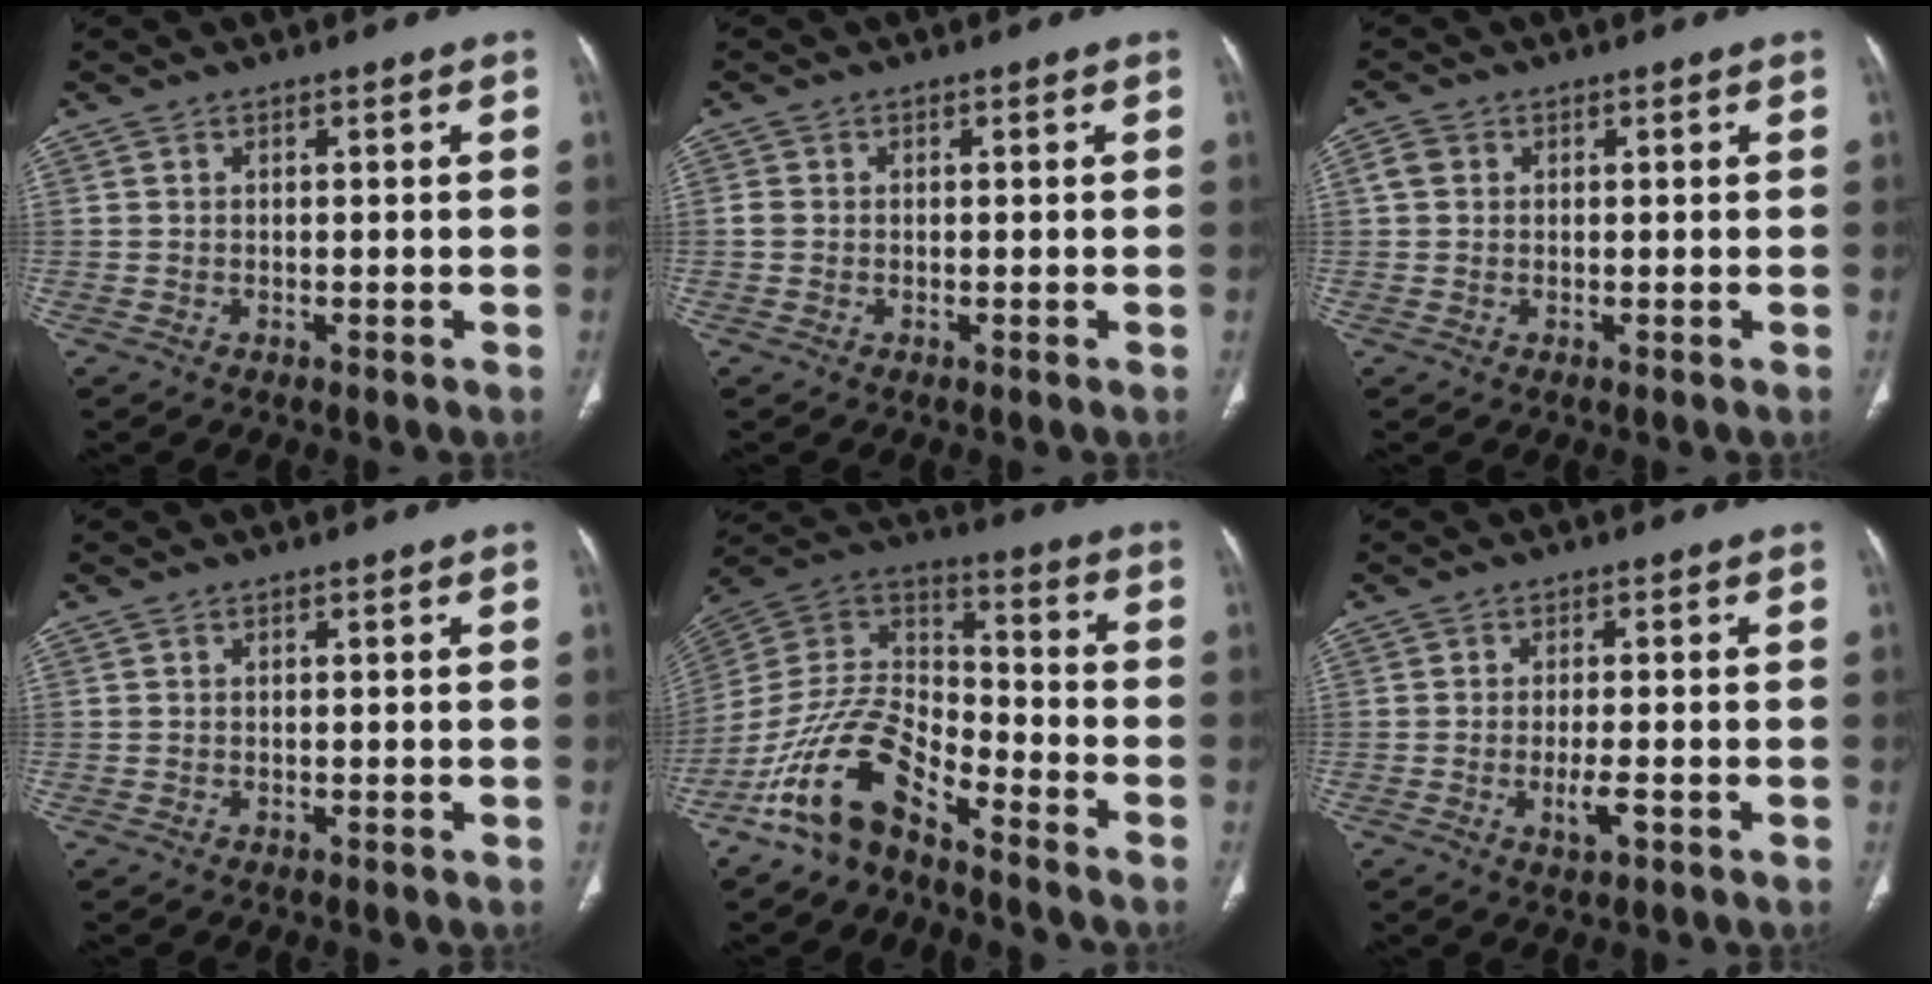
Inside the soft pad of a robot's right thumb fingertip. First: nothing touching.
{"total": 1.1, "force": [-0.1, 1.0, 0.6], "torque": [-0.012, 0.001, -0.002]}
{"total": 2.4, "force": [0.5, 2.1, 1.1], "torque": [-0.020, 0.006, 0.007]}
{"total": 0.0}
{"total": 14.7, "force": [-10.1, 6.3, 8.6], "torque": [-0.148, 0.085, -0.198]}
{"total": 3.5, "force": [-1.2, 1.0, 3.2], "torque": [-0.059, -0.003, -0.022]}